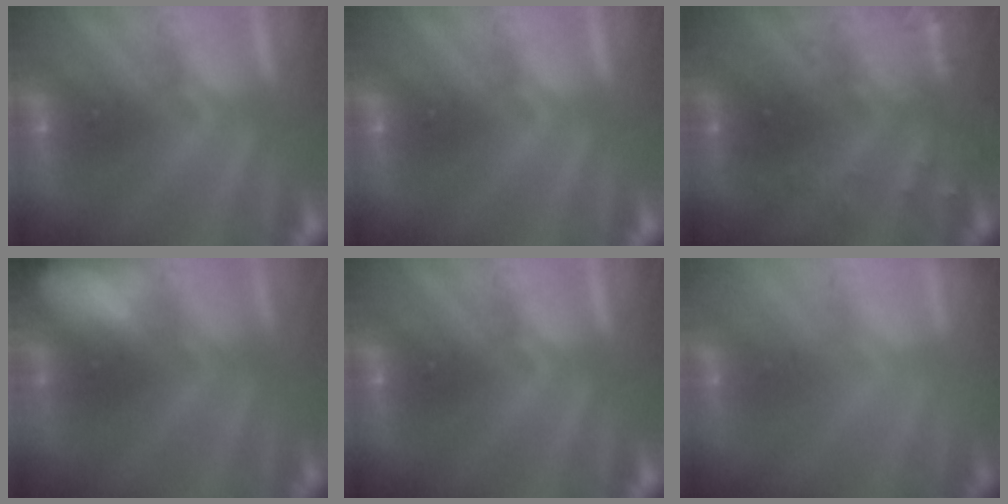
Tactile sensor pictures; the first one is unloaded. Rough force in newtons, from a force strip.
{"total": 0.0}
{"total": 3.0}
{"total": 8.7}
{"total": 0.0}
{"total": 1.6}